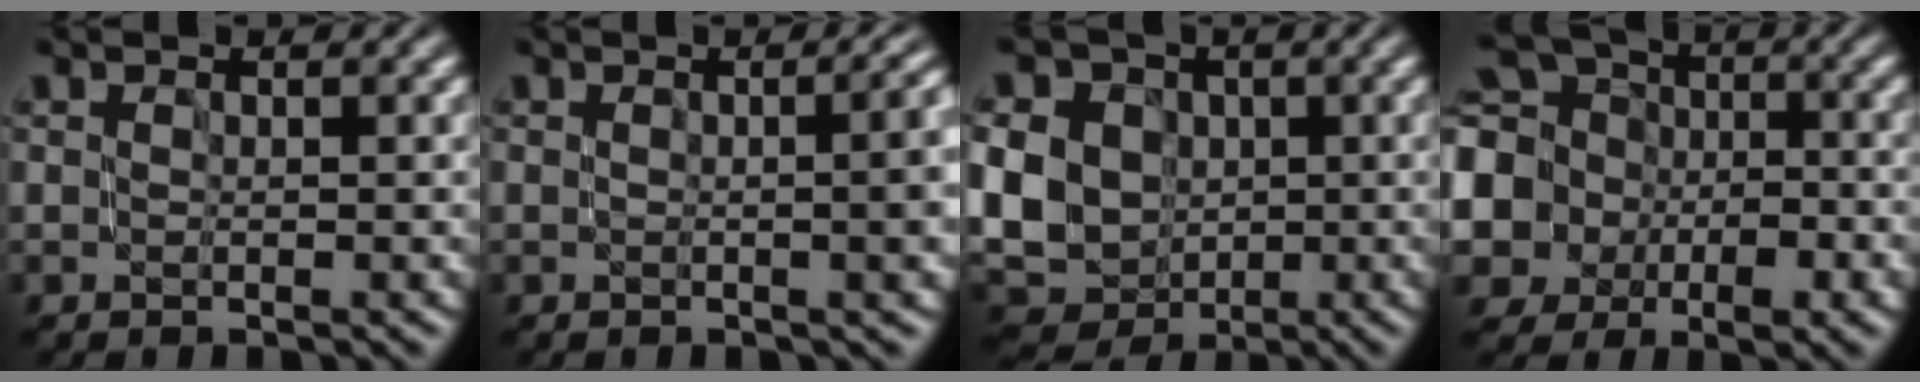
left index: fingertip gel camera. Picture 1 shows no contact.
{"total": 6.3, "force": [0.1, 2.9, 5.7], "torque": [-0.029, 0.010, 0.002]}
{"total": 13.2, "force": [1.0, 11.2, 6.8], "torque": [-0.152, 0.011, -0.002]}
{"total": 10.5, "force": [-1.5, 9.1, 4.9], "torque": [-0.122, 0.001, -0.056]}